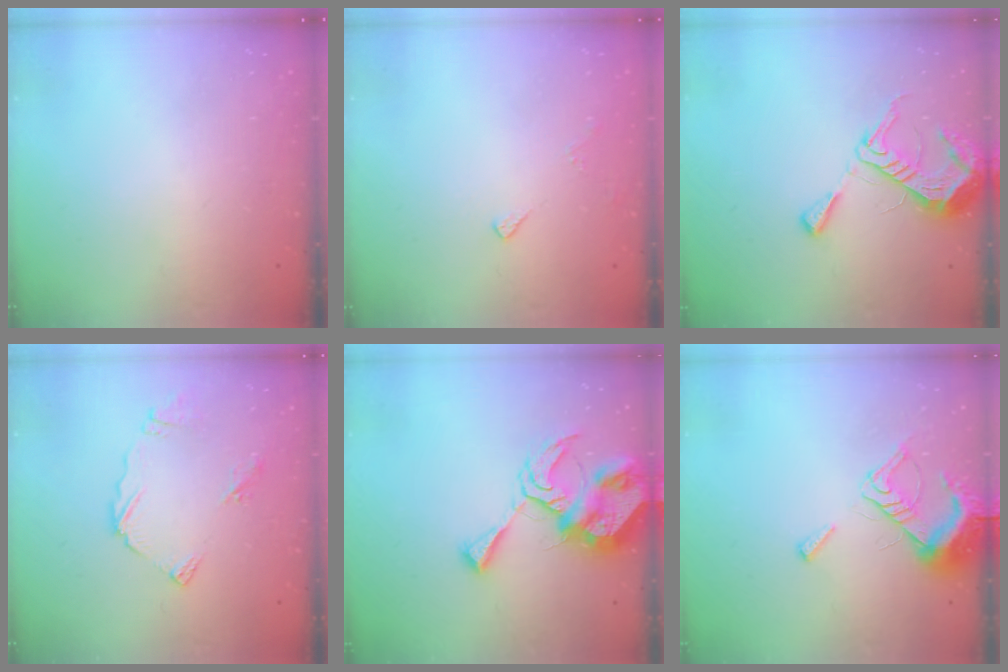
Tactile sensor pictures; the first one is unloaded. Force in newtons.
{"total": 3.5, "press": 3.5, "slide": 0.5}
{"total": 10.7, "press": 10.6, "slide": 1.3}
{"total": 8.2, "press": 8.1, "slide": 0.9}
{"total": 13.2, "press": 13.1, "slide": 1.4}
{"total": 8.0, "press": 8.0, "slide": 0.9}